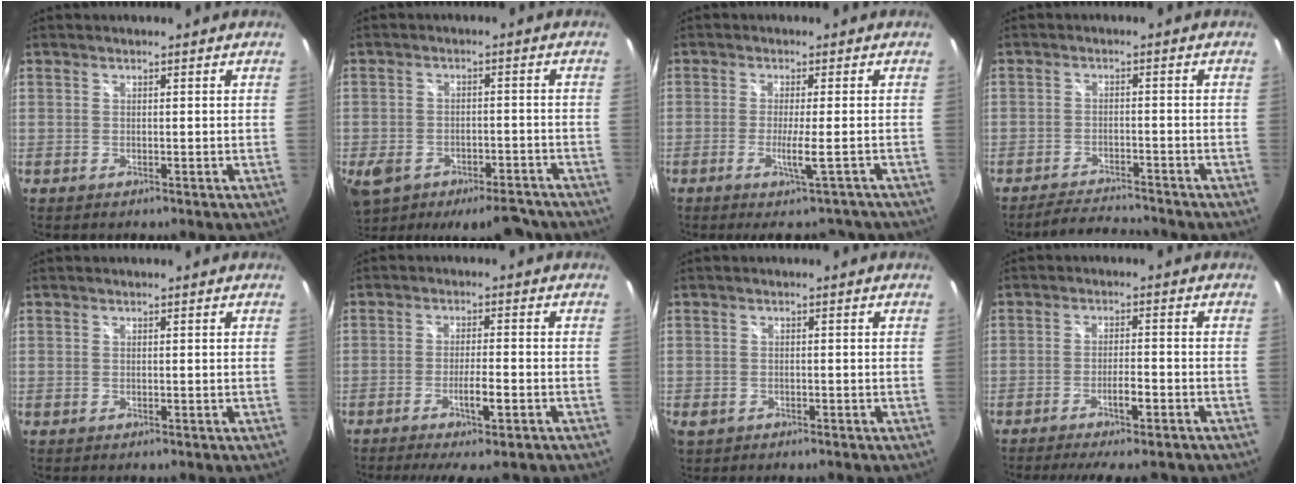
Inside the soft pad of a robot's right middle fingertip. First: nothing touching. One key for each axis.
{"total": 14.9, "fx": -9.6, "fy": 8.3, "fz": 7.9, "tx": -0.184, "ty": -0.012, "tz": -0.134}
{"total": 6.2, "fx": -4.6, "fy": -0.1, "fz": 4.1, "tx": -0.058, "ty": -0.018, "tz": -0.070}
{"total": 6.1, "fx": -6.0, "fy": 0.1, "fz": 1.3, "tx": -0.043, "ty": 0.005, "tz": -0.098}
{"total": 0.0}
{"total": 7.2, "fx": -4.5, "fy": 0.7, "fz": 5.6, "tx": -0.113, "ty": -0.016, "tz": -0.072}
{"total": 2.7, "fx": -1.5, "fy": 1.9, "fz": 1.2, "tx": -0.028, "ty": -0.005, "tz": -0.025}
{"total": 8.9, "fx": -7.1, "fy": 1.3, "fz": 5.3, "tx": -0.109, "ty": -0.015, "tz": -0.108}